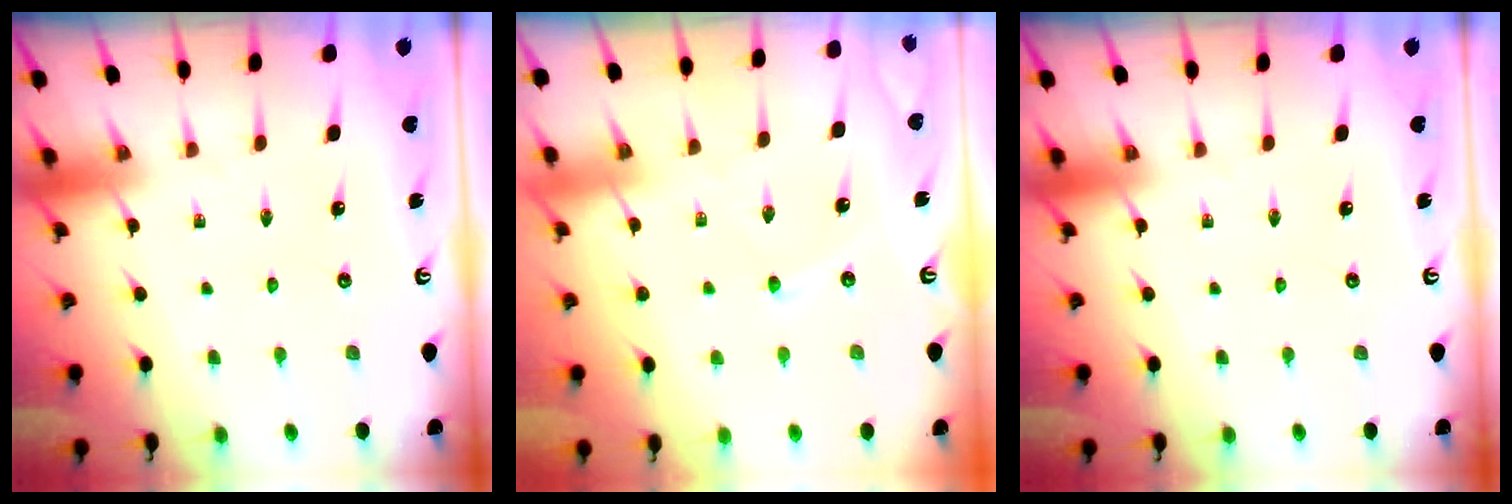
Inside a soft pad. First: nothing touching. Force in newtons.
{"total": 3.5, "press": 3.5, "slide": 0.2}
{"total": 0.0}